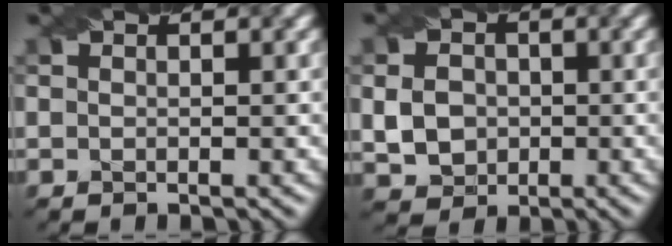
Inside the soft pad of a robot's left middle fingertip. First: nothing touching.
{"total": 3.9, "force": [-0.5, 3.2, 2.0], "torque": [-0.048, 0.000, -0.013]}